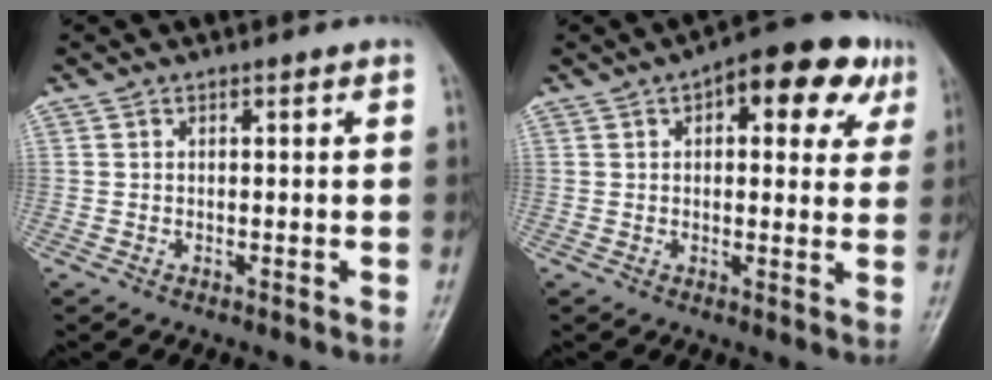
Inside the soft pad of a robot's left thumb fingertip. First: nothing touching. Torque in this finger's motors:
{"motor_torque": [0.09, 0.28, 0.26, 0.32, 0.12]}